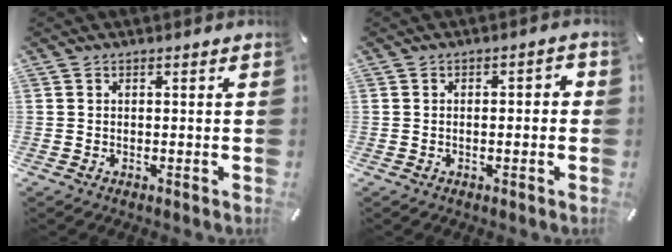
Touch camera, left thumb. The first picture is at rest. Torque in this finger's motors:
{"motor_torque": [-0.14, 0.02, -0.17, 0.10, 0.06]}